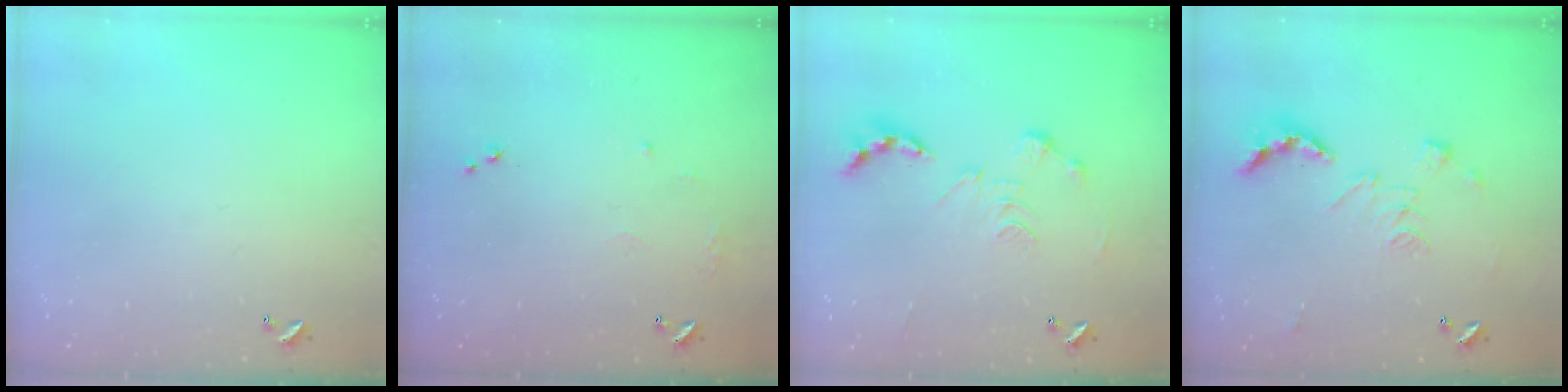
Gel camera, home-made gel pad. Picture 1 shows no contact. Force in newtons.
{"total": 6.4, "press": 6.3, "slide": 1.0}
{"total": 0.0}
{"total": 2.5, "press": 2.0, "slide": 1.5}